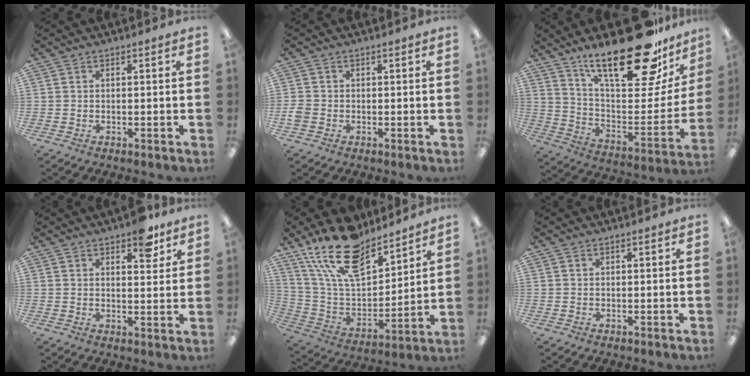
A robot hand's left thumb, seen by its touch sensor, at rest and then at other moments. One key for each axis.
{"total": 2.2, "fx": -0.7, "fy": 1.9, "fz": 1.0, "tx": -0.014, "ty": 0.006, "tz": -0.011}
{"total": 27.9, "fx": 20.0, "fy": 9.0, "fz": 17.3, "tx": -0.248, "ty": -0.136, "tz": 0.332}
{"total": 6.8, "fx": 4.7, "fy": 3.0, "fz": 3.9, "tx": -0.032, "ty": -0.025, "tz": 0.076}
{"total": 20.5, "fx": 15.4, "fy": 8.8, "fz": 10.3, "tx": -0.200, "ty": -0.086, "tz": 0.277}
{"total": 0.0}